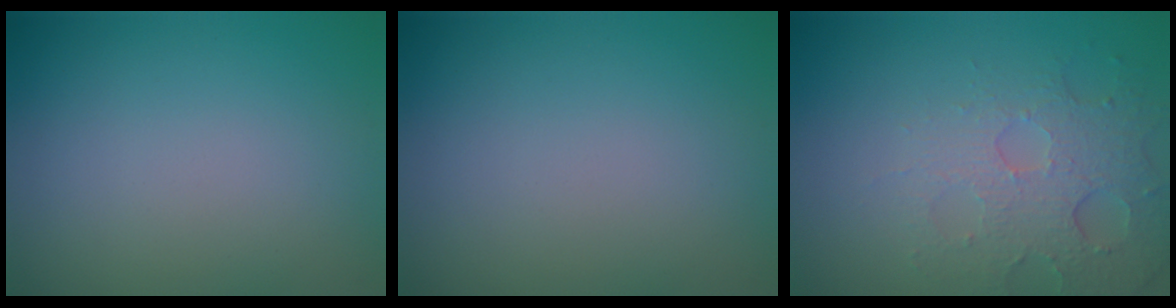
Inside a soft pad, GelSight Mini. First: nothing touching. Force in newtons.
{"total": 0.0}
{"total": 5.0, "press": 3.3, "slide": 3.8}